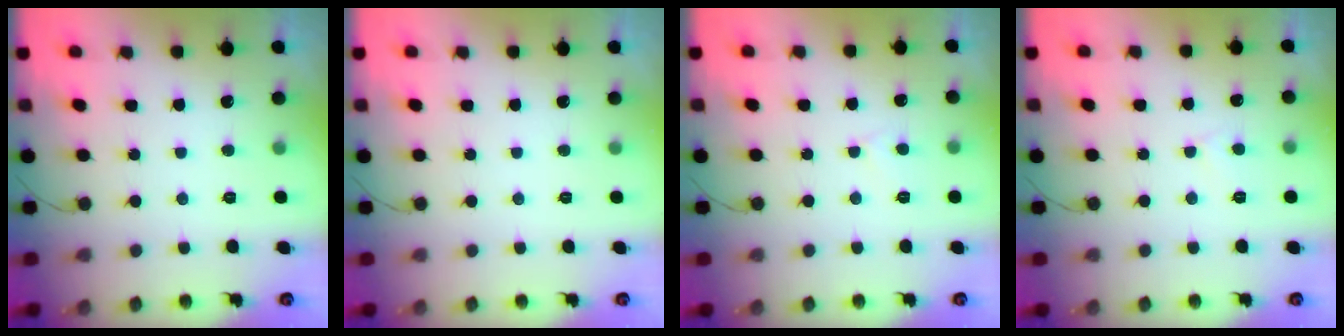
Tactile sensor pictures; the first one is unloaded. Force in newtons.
{"total": 0.0}
{"total": 2.6, "press": 2.6, "slide": 0.2}
{"total": 2.6, "press": 2.6, "slide": 0.2}